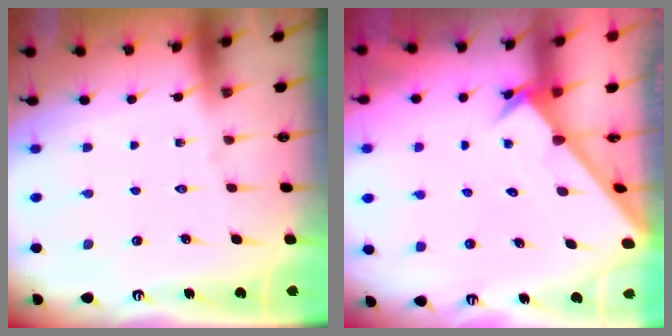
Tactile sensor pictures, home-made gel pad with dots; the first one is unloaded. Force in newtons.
{"total": 2.6, "press": 2.6, "slide": 0.2}